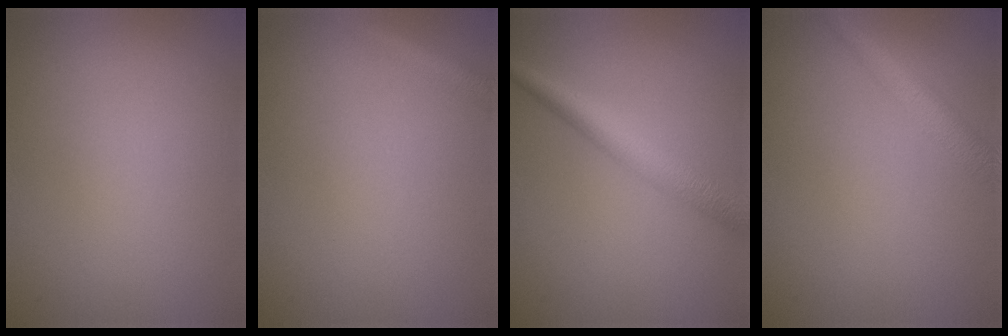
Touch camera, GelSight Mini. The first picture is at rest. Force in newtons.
{"total": 1.5, "press": 1.5, "slide": 0.1}
{"total": 3.8, "press": 3.8, "slide": 0.1}
{"total": 3.1, "press": 3.1, "slide": 0.2}